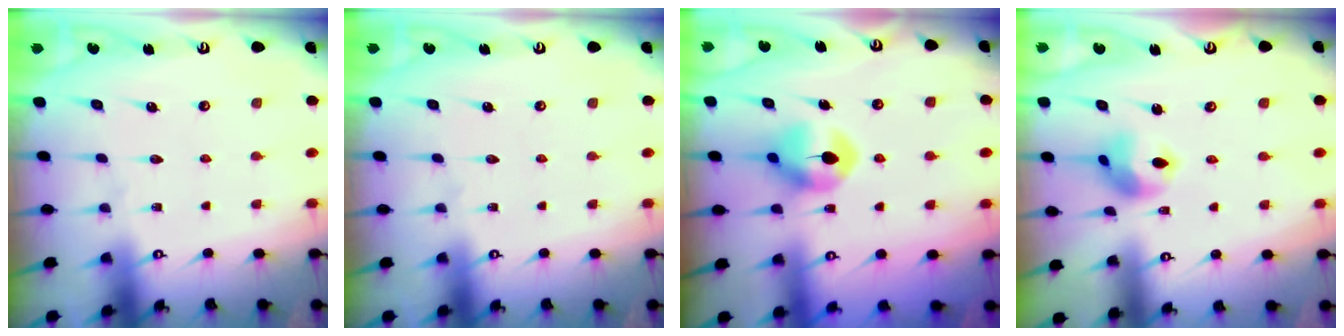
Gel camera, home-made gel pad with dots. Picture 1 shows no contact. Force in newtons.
{"total": 0.0}
{"total": 7.9, "press": 7.9, "slide": 0.2}
{"total": 9.4, "press": 9.4, "slide": 0.5}